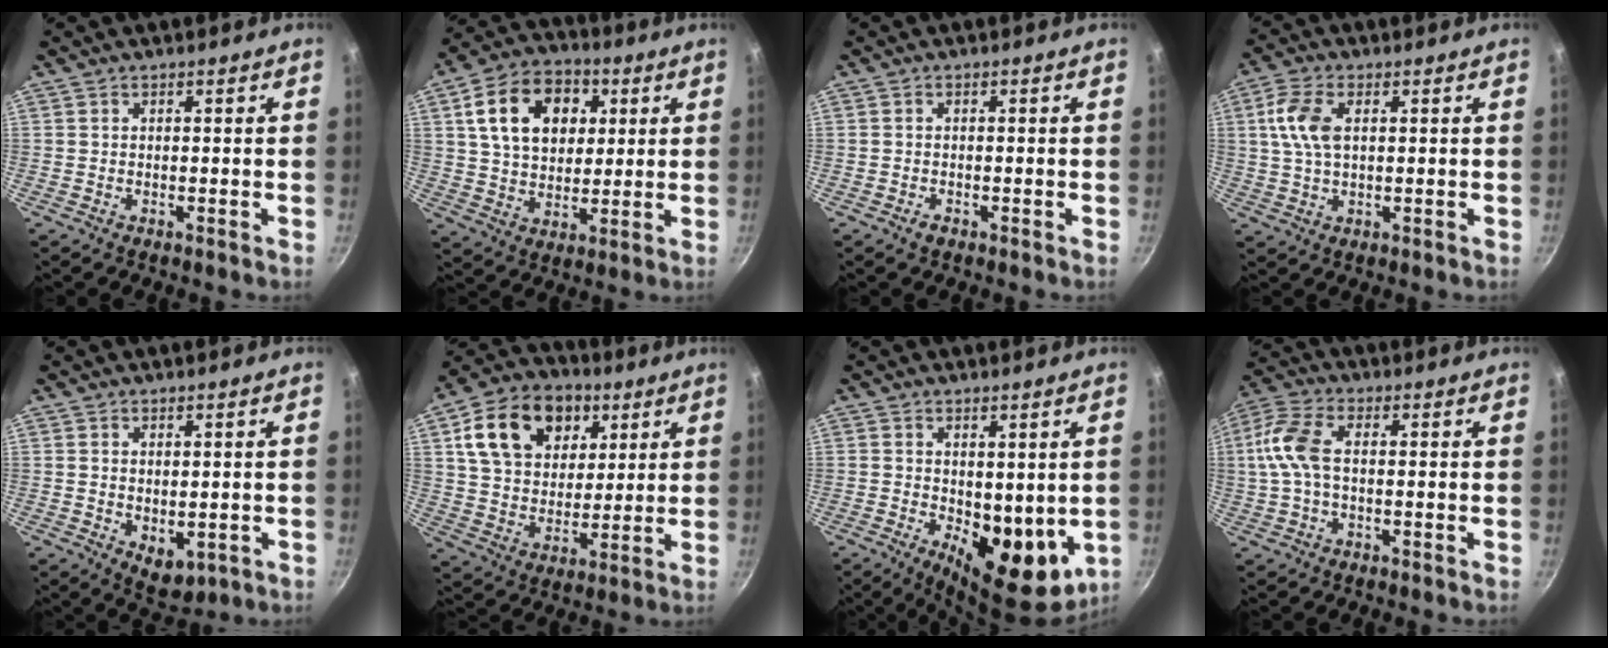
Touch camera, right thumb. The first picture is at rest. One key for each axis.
{"total": 16.2, "fx": 4.6, "fy": 11.6, "fz": 10.4, "tx": -0.148, "ty": 0.005, "tz": 0.070}
{"total": 1.3, "fx": -0.8, "fy": 0.8, "fz": 0.6, "tx": -0.012, "ty": 0.005, "tz": -0.016}
{"total": 7.7, "fx": 1.7, "fy": 4.3, "fz": 6.1, "tx": -0.122, "ty": 0.008, "tz": 0.029}
{"total": 5.3, "fx": -0.5, "fy": 3.4, "fz": 4.1, "tx": -0.049, "ty": -0.013, "tz": 0.004}
{"total": 18.7, "fx": 7.2, "fy": 13.5, "fz": 10.8, "tx": -0.162, "ty": -0.005, "tz": 0.117}
{"total": 11.8, "fx": -0.7, "fy": 6.3, "fz": 10.0, "tx": -0.106, "ty": -0.024, "tz": 0.003}
{"total": 9.5, "fx": 0.3, "fy": 5.2, "fz": 7.9, "tx": -0.178, "ty": 0.022, "tz": -0.007}